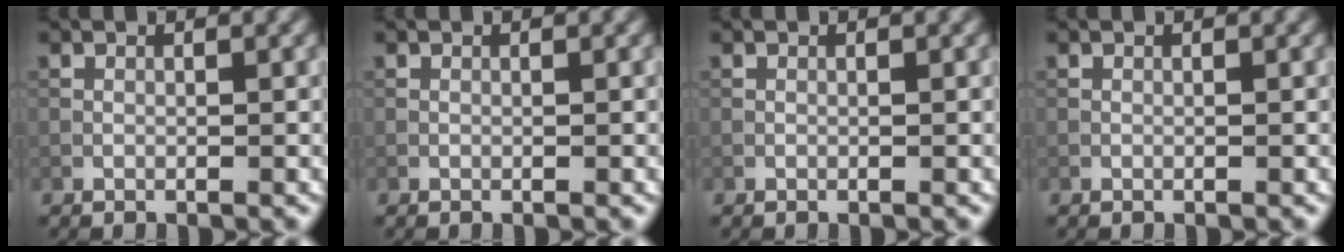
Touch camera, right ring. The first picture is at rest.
{"total": 0.0}
{"total": 0.0}
{"total": 0.0}